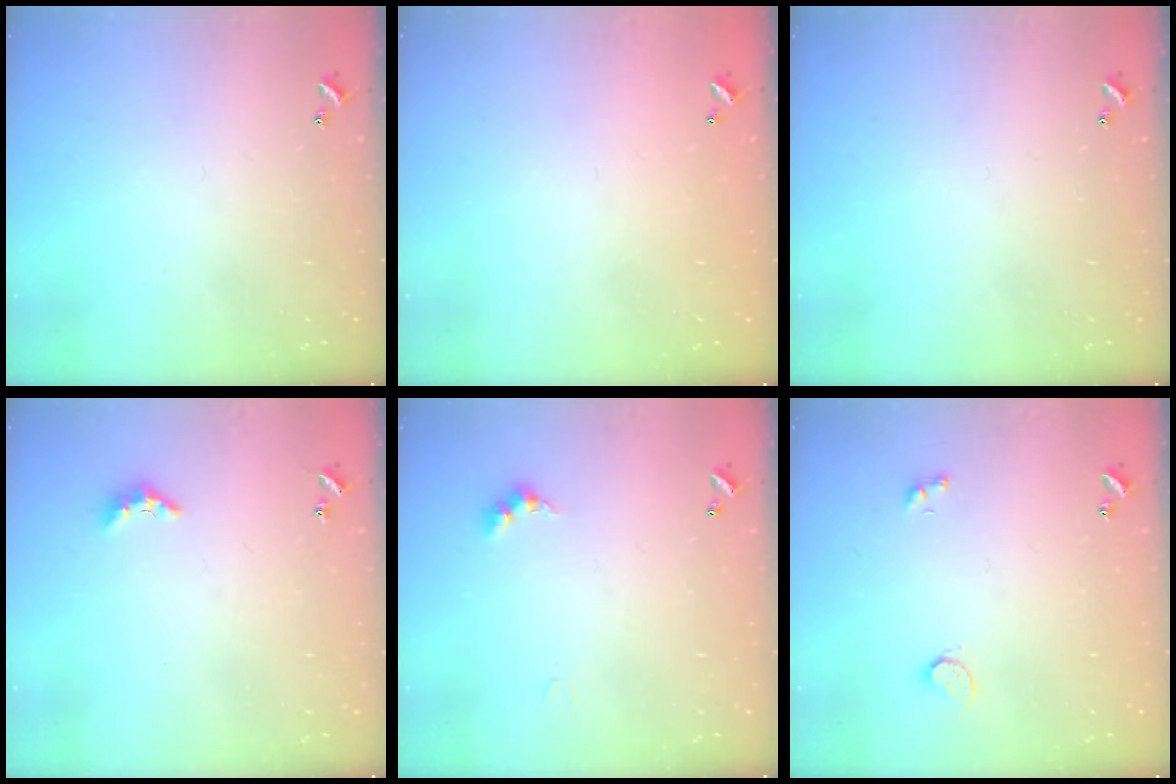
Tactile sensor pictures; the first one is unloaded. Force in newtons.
{"total": 2.8, "press": 2.8, "slide": 0.1}
{"total": 0.0}
{"total": 3.0, "press": 3.0, "slide": 0.6}
{"total": 2.8, "press": 2.8, "slide": 0.5}
{"total": 2.9, "press": 2.4, "slide": 1.6}